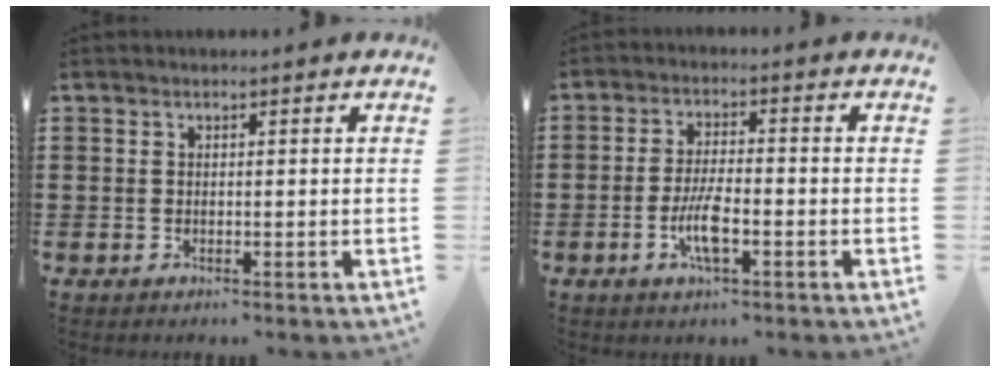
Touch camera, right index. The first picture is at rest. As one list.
[{"total": 5.8, "force": [-2.1, 1.5, 5.2], "torque": [-0.112, -0.005, -0.043]}]